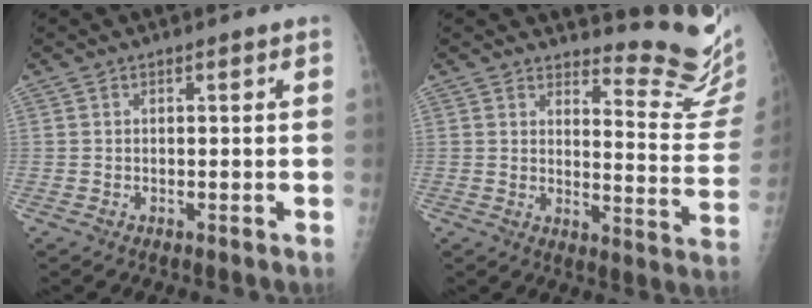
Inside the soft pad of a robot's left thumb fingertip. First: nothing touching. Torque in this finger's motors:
{"motor_torque": [0.58, -0.52, -0.20, -0.34, 0.02]}